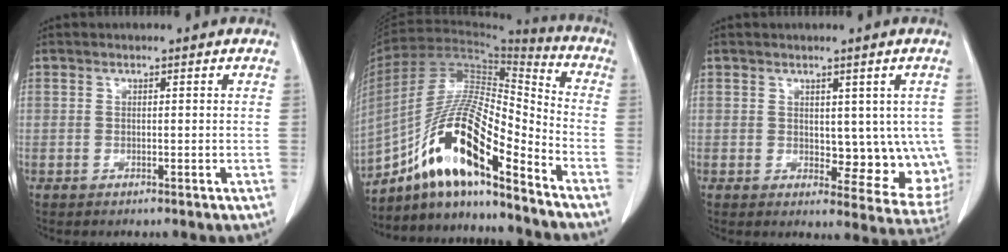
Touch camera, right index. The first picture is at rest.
{"total": 17.1, "force": [-11.0, 2.6, 12.8], "torque": [-0.245, 0.010, -0.193]}
{"total": 8.6, "force": [0.5, 4.9, 7.1], "torque": [-0.062, -0.006, 0.019]}